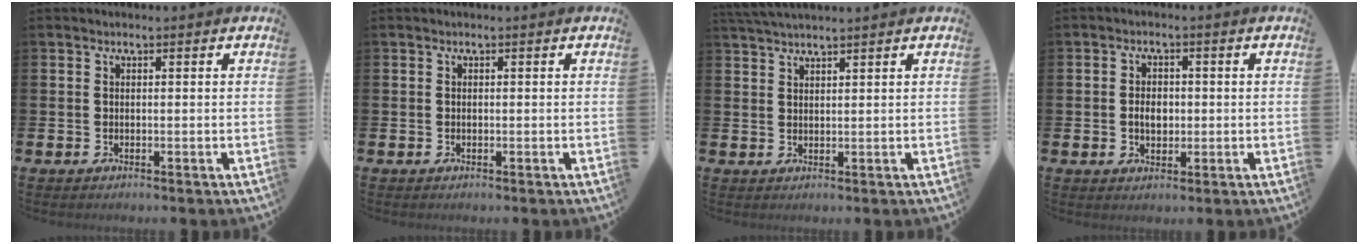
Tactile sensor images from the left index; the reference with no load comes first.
{"total": 0.0}
{"total": 2.5, "force": [2.4, 0.0, 0.6], "torque": [-0.023, -0.002, 0.047]}
{"total": 3.2, "force": [-0.2, 2.3, 2.3], "torque": [-0.029, 0.001, -0.010]}